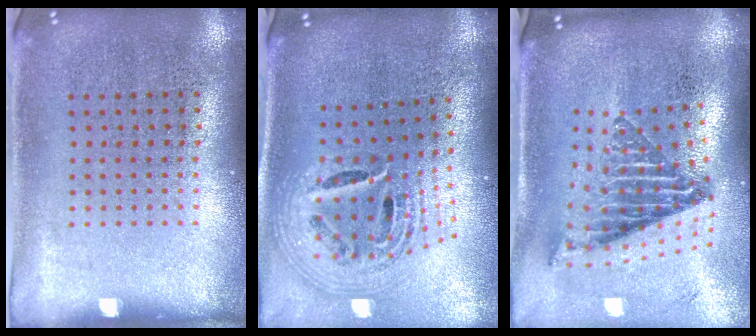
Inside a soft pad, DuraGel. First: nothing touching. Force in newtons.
{"total": 2.7, "press": 1.8, "slide": 2.0}
{"total": 2.3, "press": 1.5, "slide": 1.7}